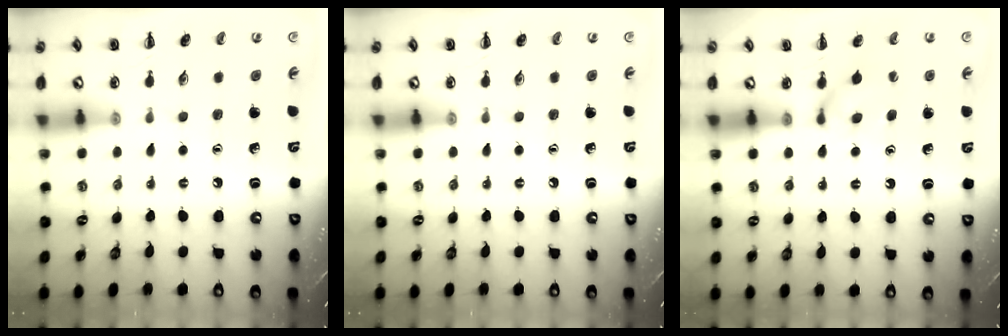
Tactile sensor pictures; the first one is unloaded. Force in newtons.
{"total": 0.0}
{"total": 4.4, "press": 4.2, "slide": 1.2}